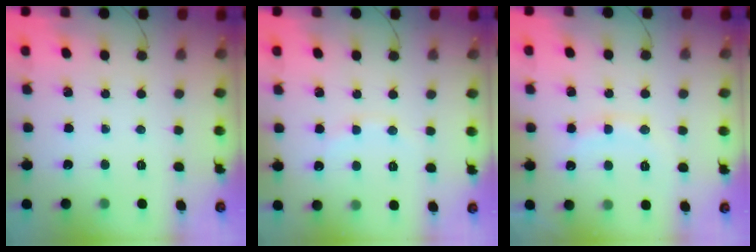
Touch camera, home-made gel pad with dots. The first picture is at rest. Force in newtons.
{"total": 5.6, "press": 5.4, "slide": 1.7}
{"total": 10.3, "press": 10.2, "slide": 1.2}